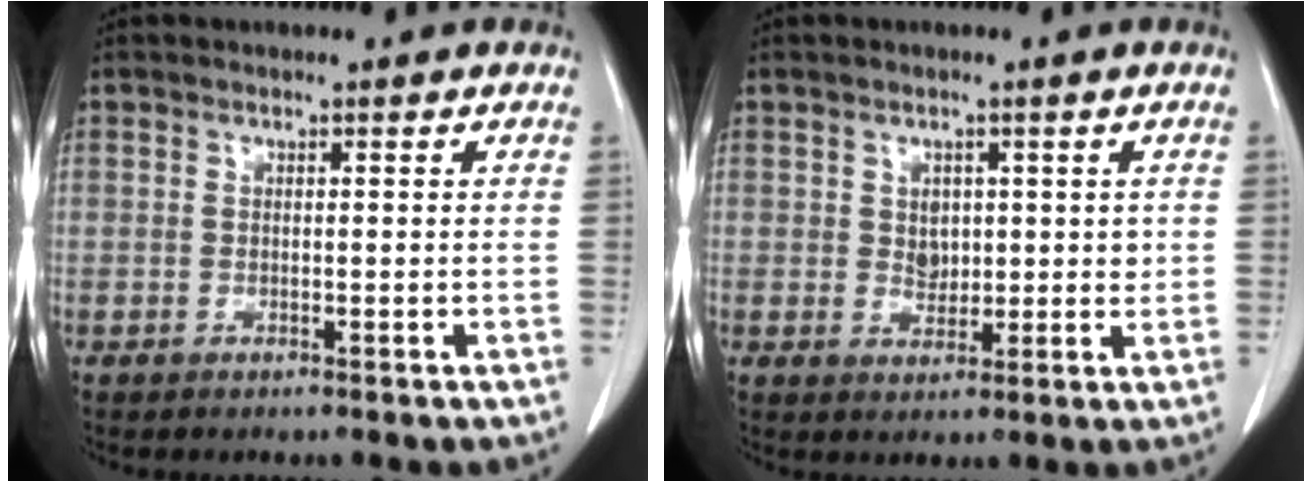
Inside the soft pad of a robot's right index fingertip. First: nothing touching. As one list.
[{"total": 3.5, "force": [0.8, 2.7, 2.1], "torque": [-0.028, 0.001, 0.018]}]